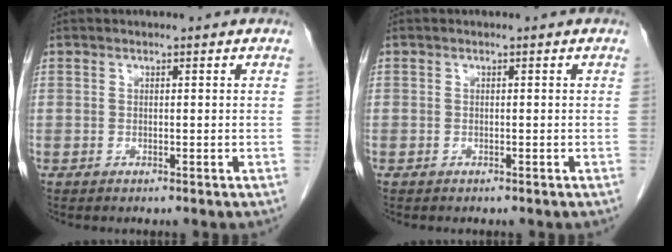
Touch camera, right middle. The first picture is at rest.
{"total": 0.0}